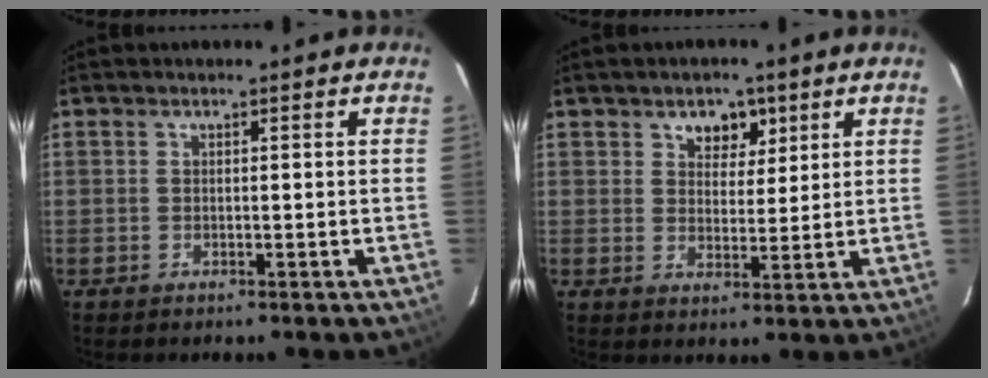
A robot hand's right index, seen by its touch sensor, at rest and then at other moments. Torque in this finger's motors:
{"motor_torque": [0.11, 0.07, 0.06, 0.03]}